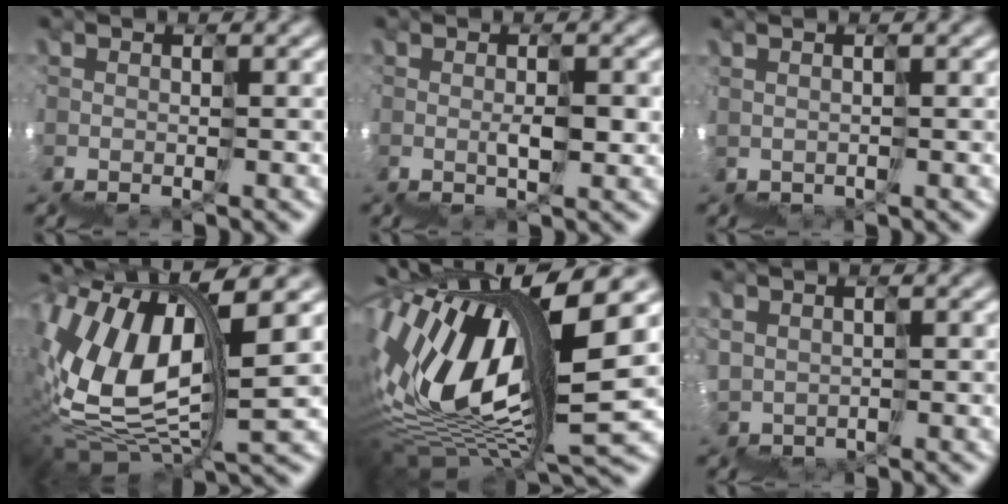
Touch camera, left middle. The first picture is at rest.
{"total": 1.6, "force": [1.4, -0.8, 0.3], "torque": [0.002, 0.024, 0.018]}
{"total": 2.4, "force": [1.2, -1.5, -1.4], "torque": [0.027, 0.018, 0.014]}
{"total": 6.1, "force": [5.0, 0.7, 3.4], "torque": [-0.103, 0.037, 0.083]}
{"total": 9.0, "force": [4.6, 1.7, 7.6], "torque": [-0.169, 0.042, 0.077]}
{"total": 3.6, "force": [1.9, -0.9, -2.9], "torque": [0.054, 0.029, 0.024]}